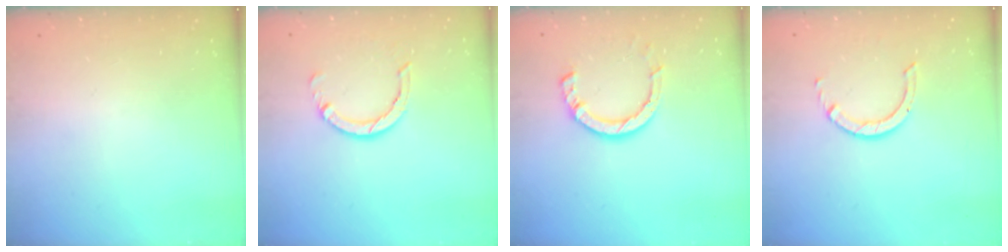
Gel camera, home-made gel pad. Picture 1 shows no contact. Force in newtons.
{"total": 5.2, "press": 5.2, "slide": 0.4}
{"total": 8.0, "press": 7.9, "slide": 0.9}
{"total": 2.9, "press": 2.9, "slide": 0.2}